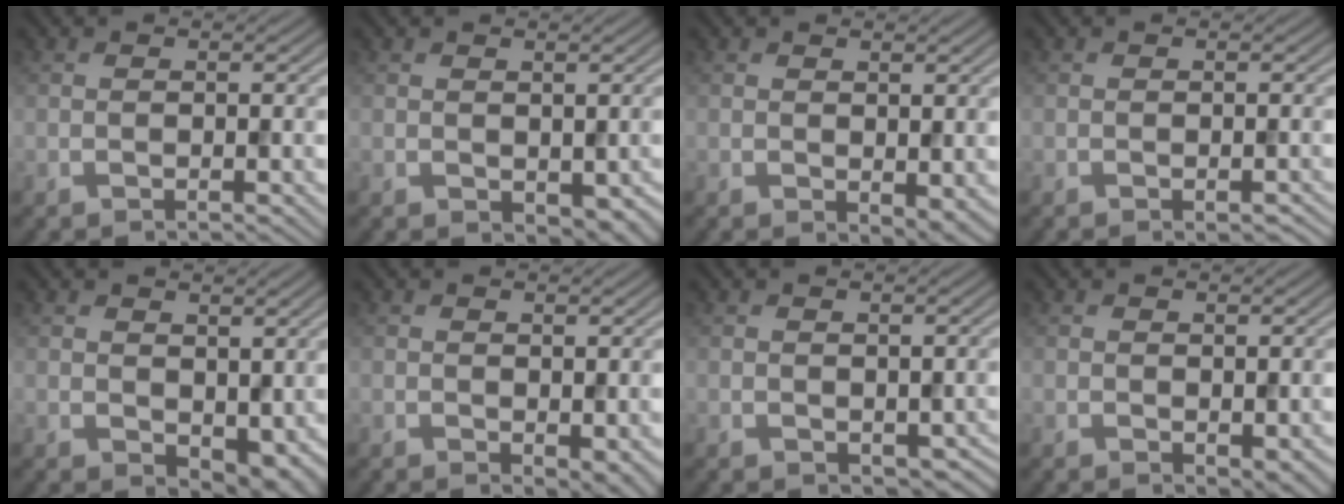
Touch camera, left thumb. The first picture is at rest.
{"total": 2.1, "force": [0.1, 1.4, 1.6], "torque": [-0.028, -0.010, 0.011]}
{"total": 2.5, "force": [-0.1, 1.4, 2.1], "torque": [-0.032, -0.007, 0.002]}
{"total": 1.3, "force": [-0.8, 0.2, 1.0], "torque": [-0.013, -0.002, -0.010]}
{"total": 4.8, "force": [1.1, 3.2, 3.4], "torque": [-0.062, -0.018, 0.028]}
{"total": 2.8, "force": [-0.4, 1.6, 2.3], "torque": [-0.033, -0.009, -0.001]}
{"total": 1.3, "force": [0.2, 1.0, 0.9], "torque": [-0.019, -0.009, 0.010]}
{"total": 1.9, "force": [-0.3, 1.0, 1.6], "torque": [-0.023, -0.008, 0.000]}